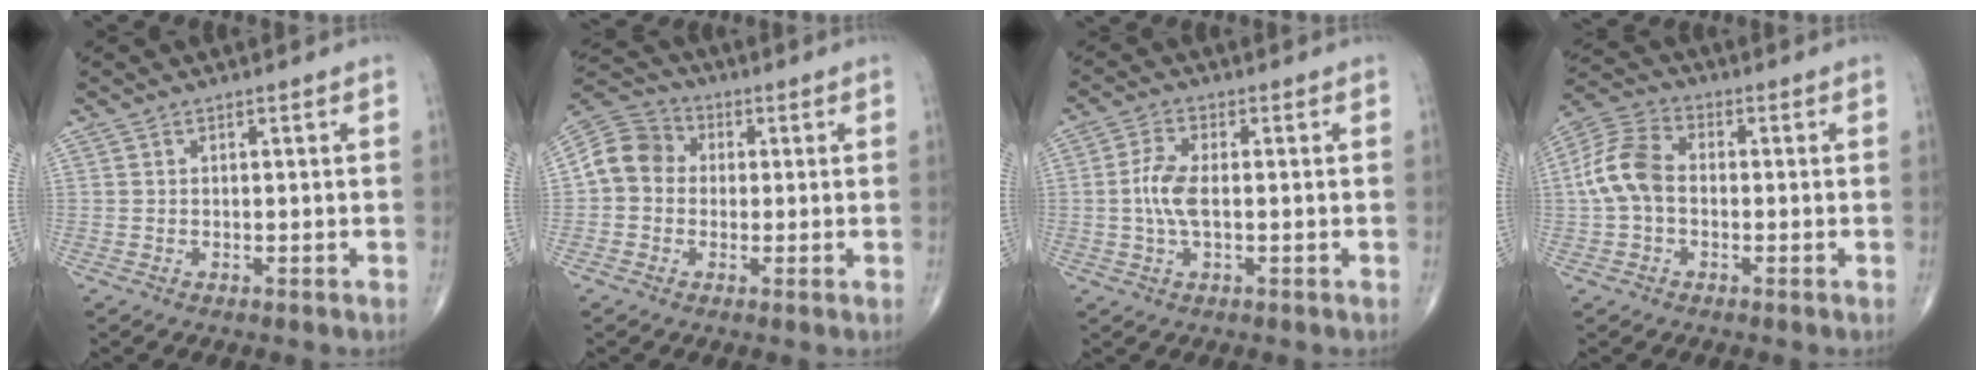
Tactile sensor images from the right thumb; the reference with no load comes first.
{"total": 8.9, "force": [0.1, 7.8, 4.3], "torque": [-0.068, 0.029, -0.012]}
{"total": 5.6, "force": [-0.2, 2.3, 5.0], "torque": [-0.119, 0.007, -0.009]}
{"total": 9.5, "force": [-0.5, 6.4, 6.9], "torque": [-0.145, 0.029, -0.023]}